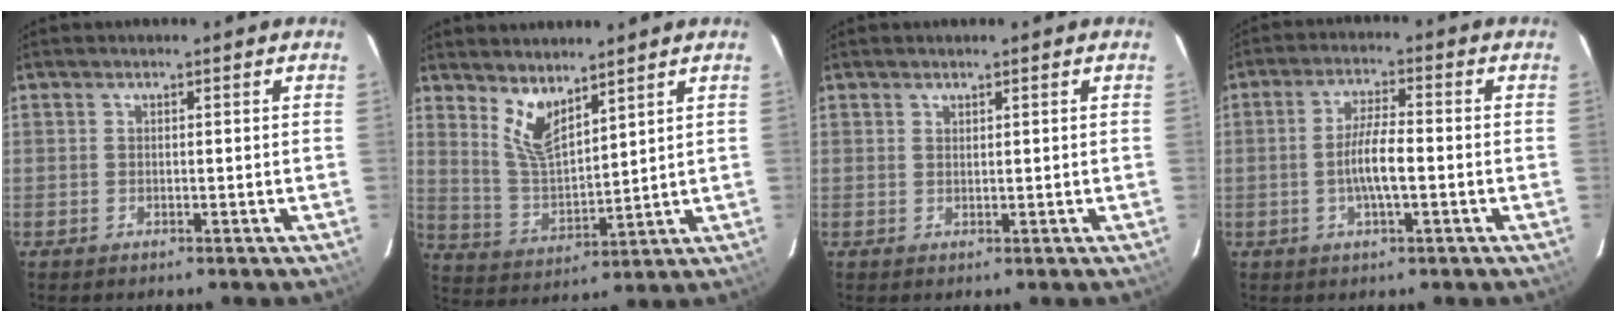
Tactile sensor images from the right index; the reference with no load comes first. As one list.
[{"total": 7.5, "force": [5.4, 2.6, 4.5], "torque": [-0.086, -0.010, 0.115]}, {"total": 0.5, "force": [0.5, 0.2, 0.0], "torque": [0.001, 0.000, 0.010]}, {"total": 6.0, "force": [-1.3, 1.1, 5.8], "torque": [-0.110, 0.002, -0.023]}]